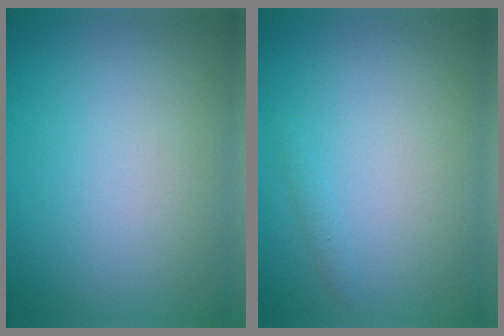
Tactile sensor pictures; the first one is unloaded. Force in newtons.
{"total": 0.6, "press": 0.6, "slide": 0.0}